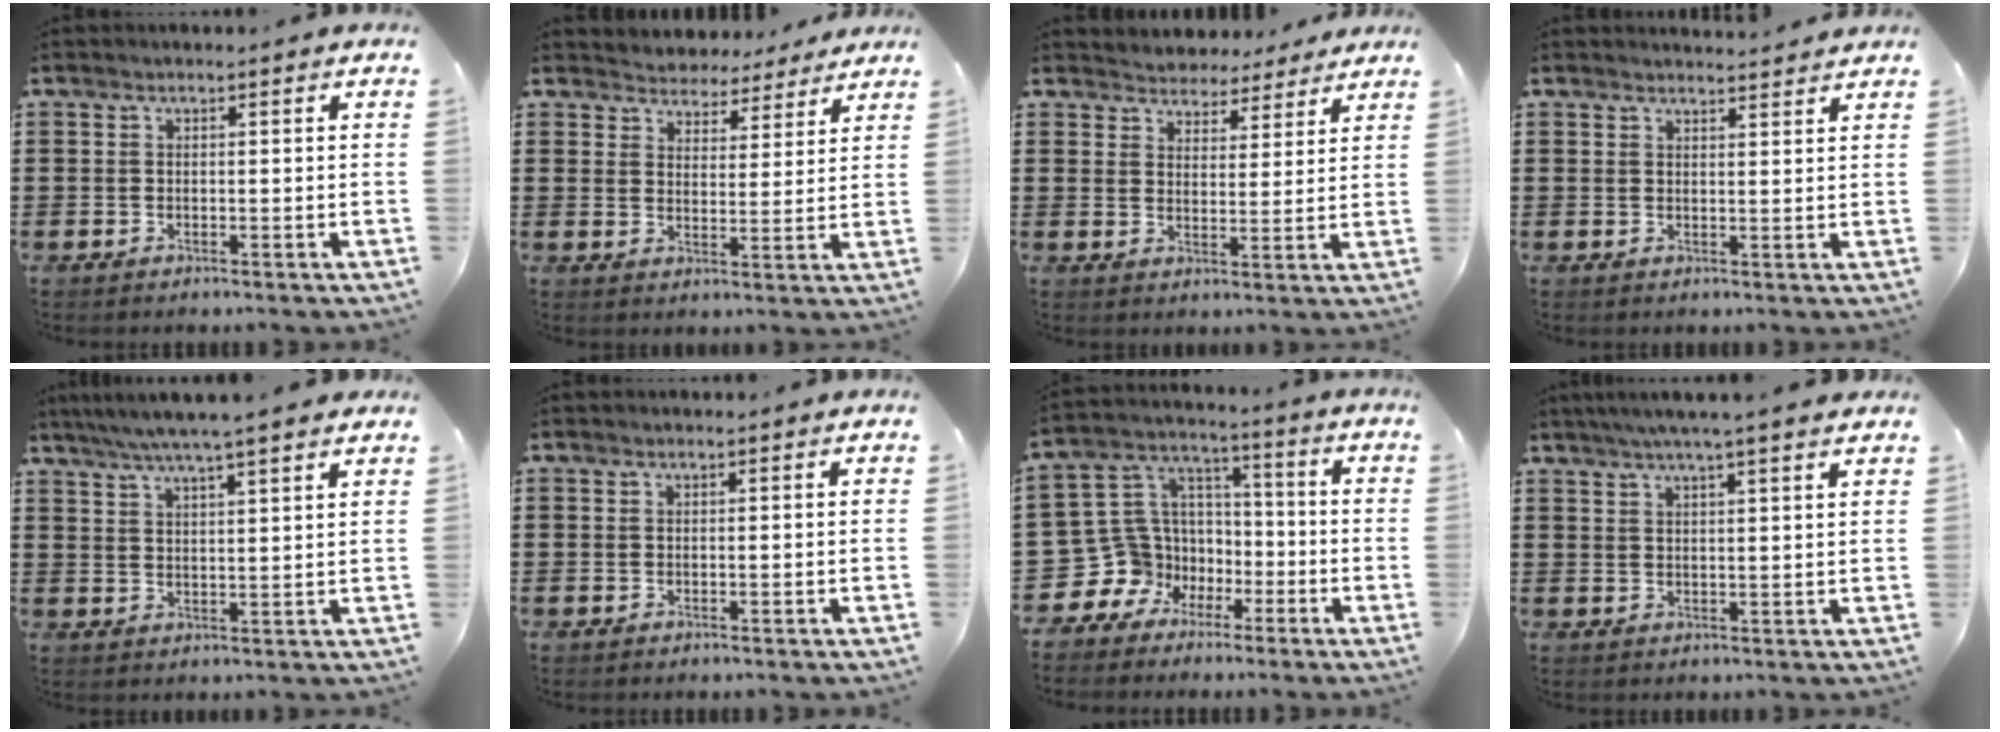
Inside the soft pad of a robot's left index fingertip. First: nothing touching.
{"total": 4.3, "force": [4.1, 0.9, -0.6], "torque": [-0.012, -0.023, 0.073]}
{"total": 4.1, "force": [3.9, 1.0, -0.6], "torque": [-0.010, -0.019, 0.069]}
{"total": 2.1, "force": [2.1, 0.0, 0.2], "torque": [-0.009, -0.003, 0.041]}
{"total": 4.8, "force": [4.2, -0.2, 2.4], "torque": [-0.059, -0.013, 0.073]}
{"total": 0.0}
{"total": 9.6, "force": [-3.7, 8.8, 1.2], "torque": [-0.092, -0.008, -0.070]}
{"total": 3.7, "force": [3.1, -0.5, 2.0], "torque": [-0.047, -0.002, 0.055]}